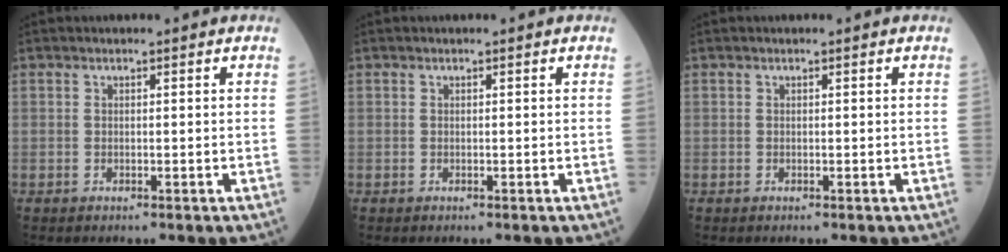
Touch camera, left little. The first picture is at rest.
{"total": 0.0}
{"total": 0.0}